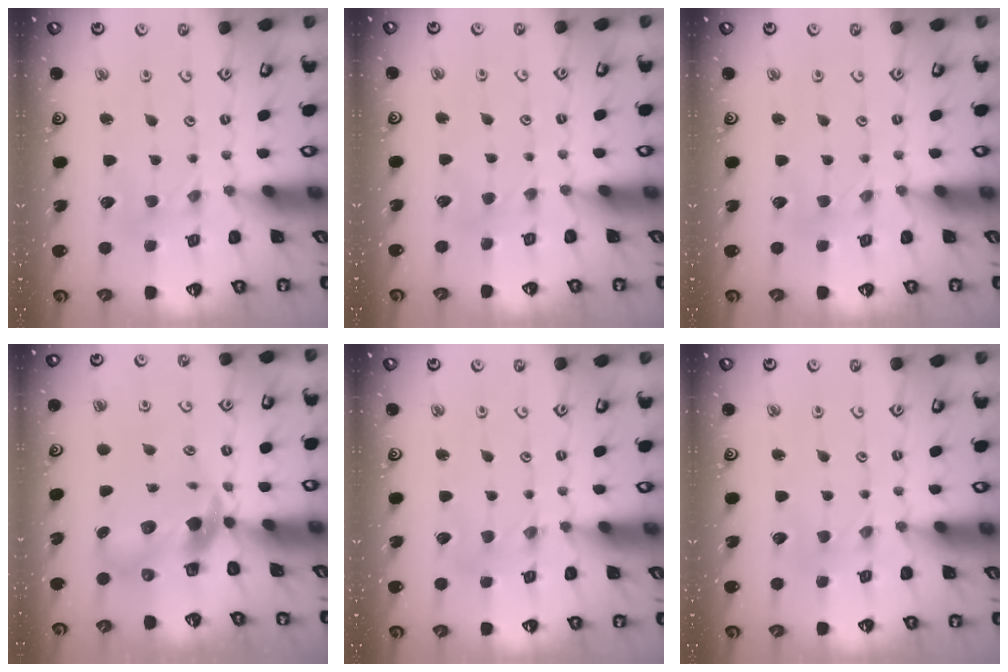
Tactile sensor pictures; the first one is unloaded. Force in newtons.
{"total": 3.7, "press": 3.7, "slide": 0.6}
{"total": 0.0}
{"total": 9.1, "press": 9.0, "slide": 1.3}
{"total": 1.3, "press": 1.3, "slide": 0.3}
{"total": 0.0}